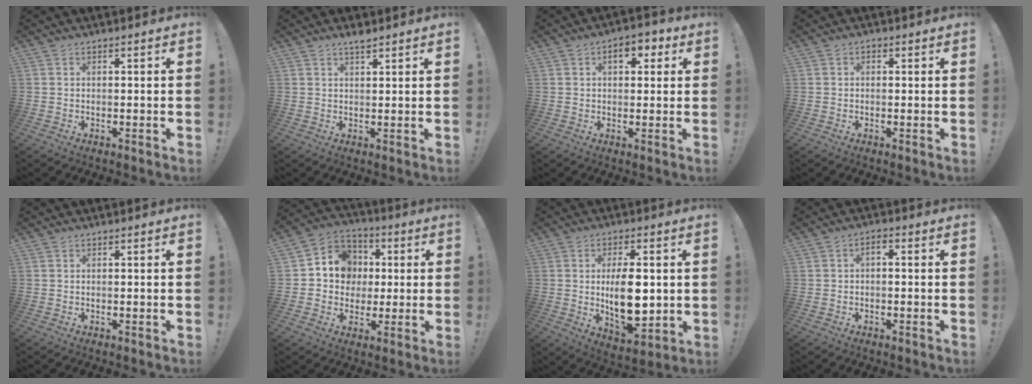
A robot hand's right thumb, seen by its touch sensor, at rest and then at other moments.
{"total": 2.5, "force": [2.1, 0.2, 1.3], "torque": [-0.021, -0.012, 0.036]}
{"total": 5.9, "force": [2.0, 3.5, 4.3], "torque": [-0.048, 0.001, 0.028]}
{"total": 0.6, "force": [0.0, 0.5, 0.4], "torque": [0.002, -0.001, -0.003]}
{"total": 0.0}
{"total": 11.3, "force": [0.6, 10.5, 4.0], "torque": [-0.050, 0.007, 0.023]}
{"total": 14.1, "force": [0.6, 6.8, 12.3], "torque": [-0.210, -0.011, 0.011]}
{"total": 1.6, "force": [-0.8, 0.6, 1.3], "torque": [-0.026, 0.010, -0.014]}